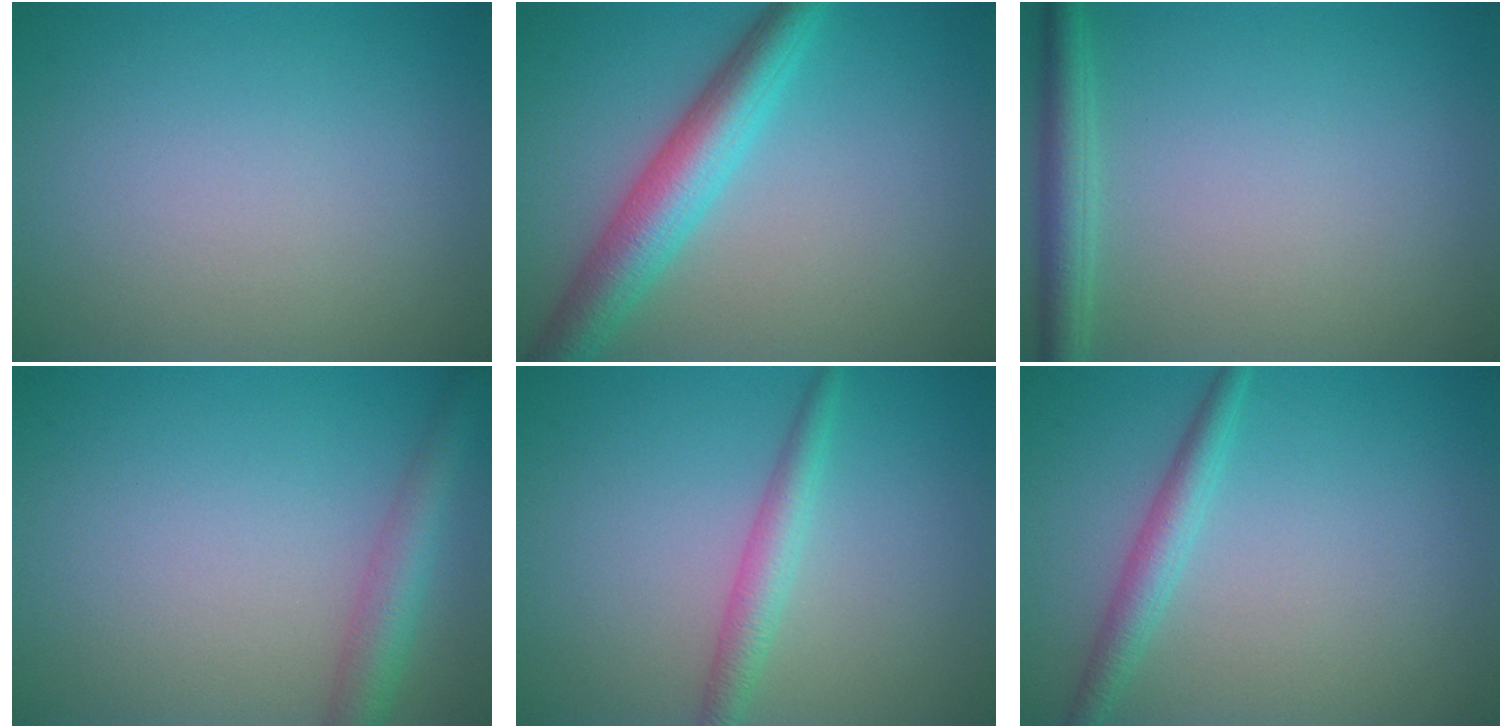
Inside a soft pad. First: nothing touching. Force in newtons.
{"total": 5.6, "press": 5.6, "slide": 0.2}
{"total": 2.8, "press": 2.8, "slide": 0.2}
{"total": 3.4, "press": 3.4, "slide": 0.1}
{"total": 2.4, "press": 2.4, "slide": 0.0}
{"total": 2.4, "press": 2.4, "slide": 0.1}